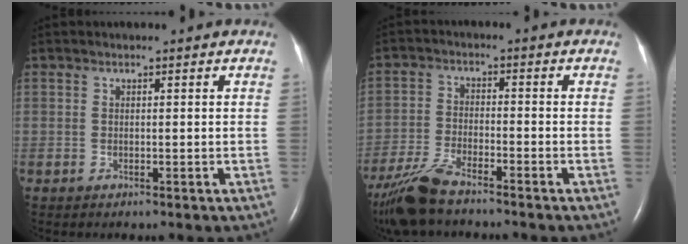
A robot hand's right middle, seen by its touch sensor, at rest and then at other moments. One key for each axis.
{"total": 8.5, "fx": -7.0, "fy": 1.6, "fz": 4.5, "tx": -0.098, "ty": -0.023, "tz": -0.134}